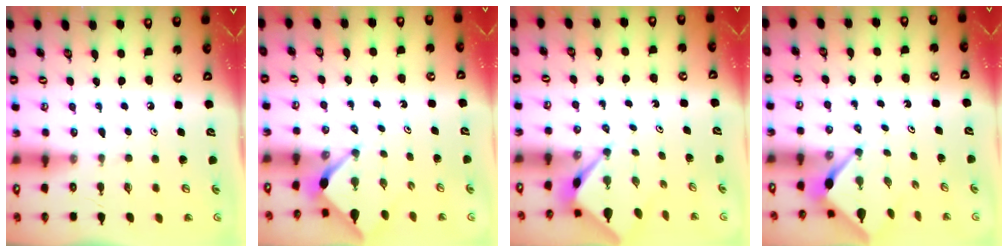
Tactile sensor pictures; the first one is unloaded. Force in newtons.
{"total": 2.6, "press": 2.5, "slide": 0.3}
{"total": 2.6, "press": 2.6, "slide": 0.2}
{"total": 2.7, "press": 2.7, "slide": 0.1}